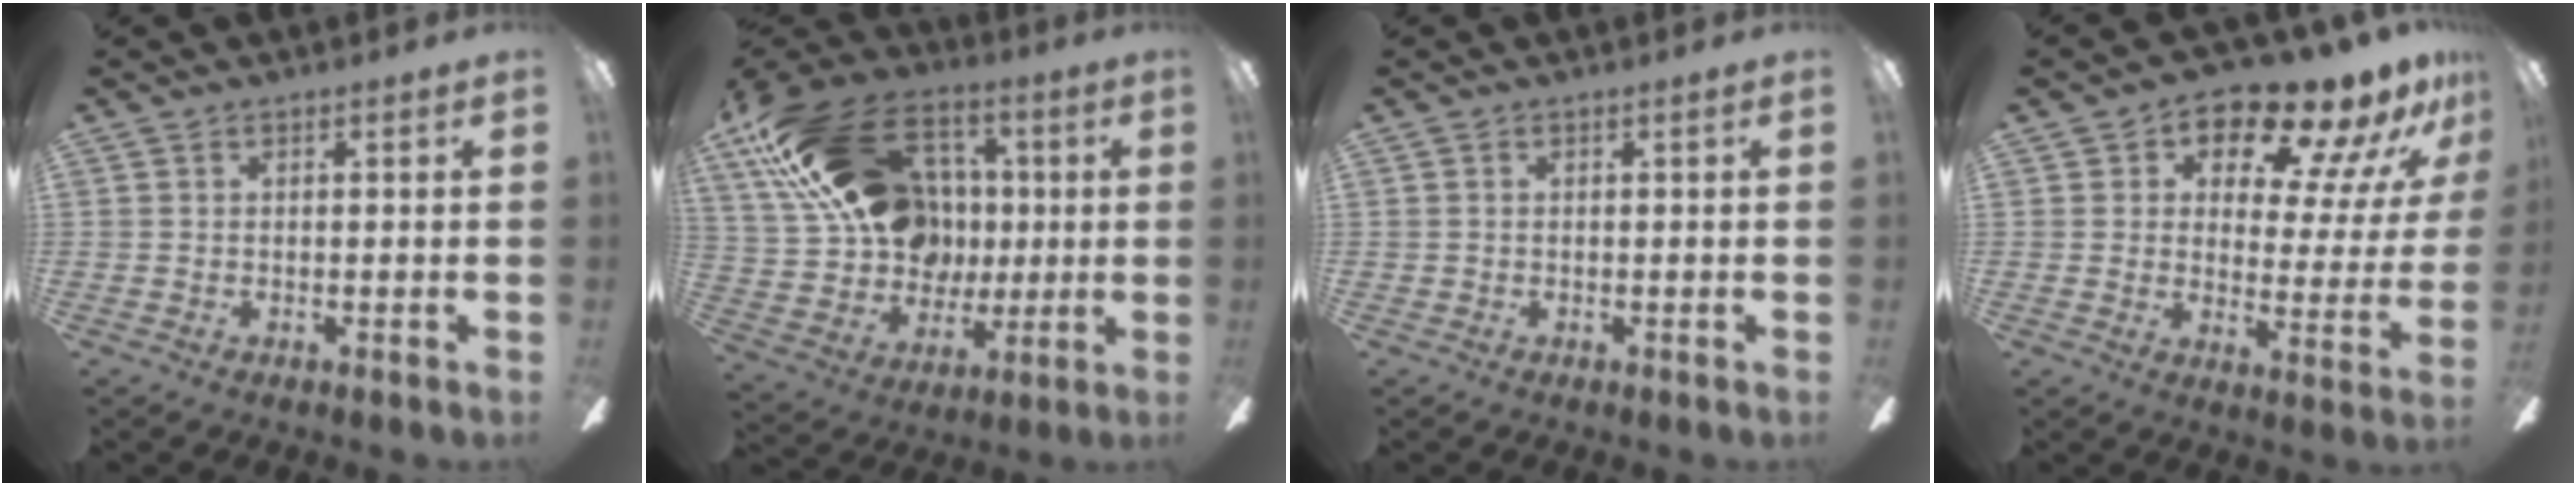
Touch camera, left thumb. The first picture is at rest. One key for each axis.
{"total": 26.3, "fx": 7.5, "fy": 19.5, "fz": 16.0, "tx": -0.290, "ty": -0.003, "tz": 0.156}
{"total": 0.0}
{"total": 15.1, "fx": 11.9, "fy": 5.6, "fz": 7.4, "tx": -0.120, "ty": -0.086, "tz": 0.198}